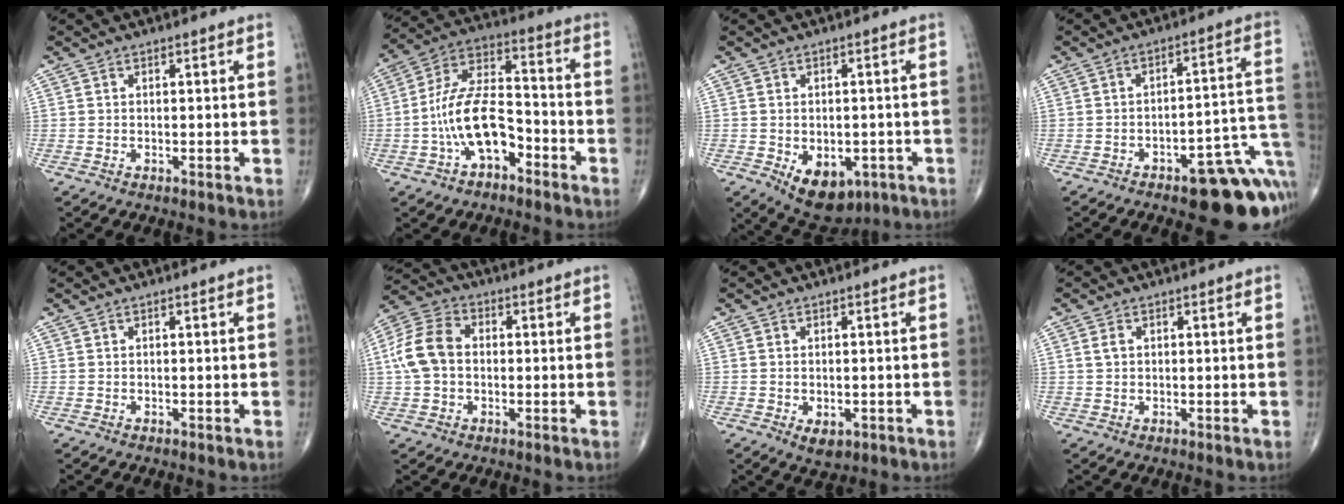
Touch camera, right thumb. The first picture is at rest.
{"total": 13.4, "force": [-4.8, 7.1, 10.3], "torque": [-0.188, 0.053, -0.090]}
{"total": 10.2, "force": [-4.0, 6.5, 6.8], "torque": [-0.081, 0.005, -0.043]}
{"total": 17.0, "force": [-7.9, 6.5, 13.5], "torque": [-0.086, 0.067, -0.091]}
{"total": 0.0}
{"total": 10.2, "force": [0.2, 7.5, 7.0], "torque": [-0.140, 0.029, -0.004]}
{"total": 3.2, "force": [-1.0, 2.0, 2.3], "torque": [-0.032, -0.004, -0.006]}
{"total": 1.8, "force": [0.5, 1.3, 1.1], "torque": [-0.023, 0.005, 0.011]}